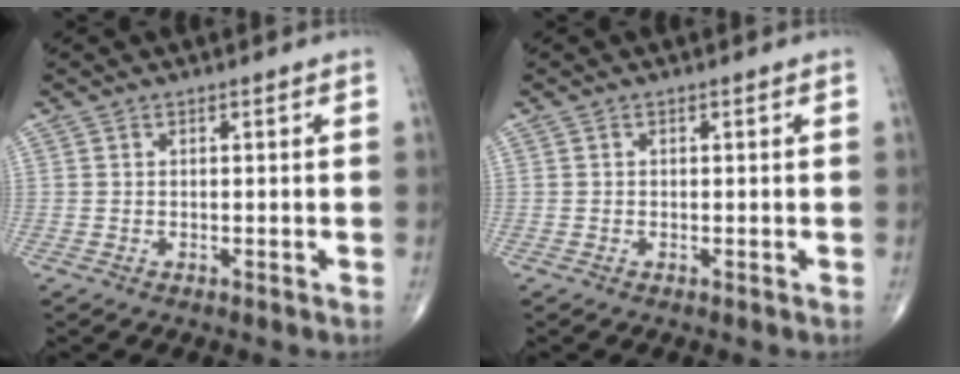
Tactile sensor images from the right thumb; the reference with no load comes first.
{"total": 0.0}